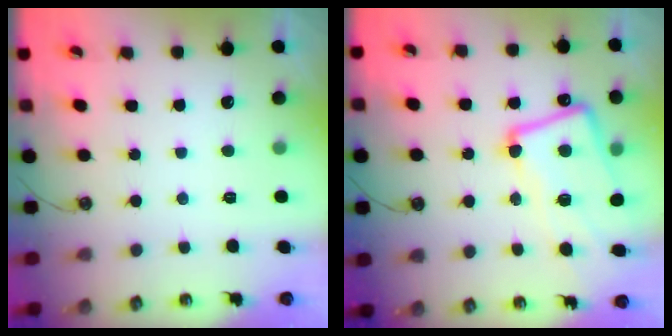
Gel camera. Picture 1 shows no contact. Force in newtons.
{"total": 9.1, "press": 9.0, "slide": 1.2}